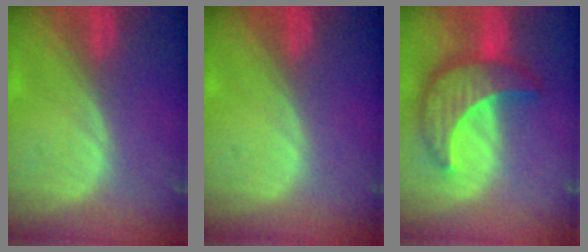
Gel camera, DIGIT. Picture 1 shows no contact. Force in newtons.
{"total": 0.0}
{"total": 10.0, "press": 10.0, "slide": 0.7}